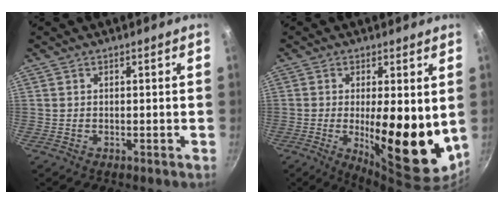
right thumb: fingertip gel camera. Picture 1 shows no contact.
{"total": 14.9, "force": [-0.5, 4.9, 14.1], "torque": [-0.188, -0.024, 0.002]}